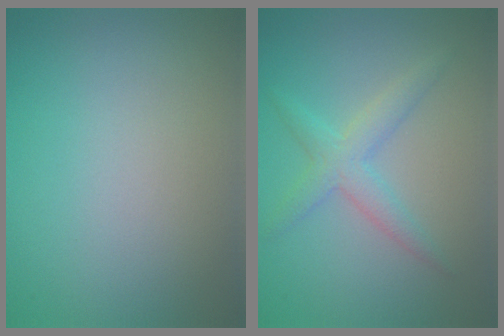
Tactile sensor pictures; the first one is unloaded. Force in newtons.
{"total": 2.6, "press": 2.6, "slide": 0.0}